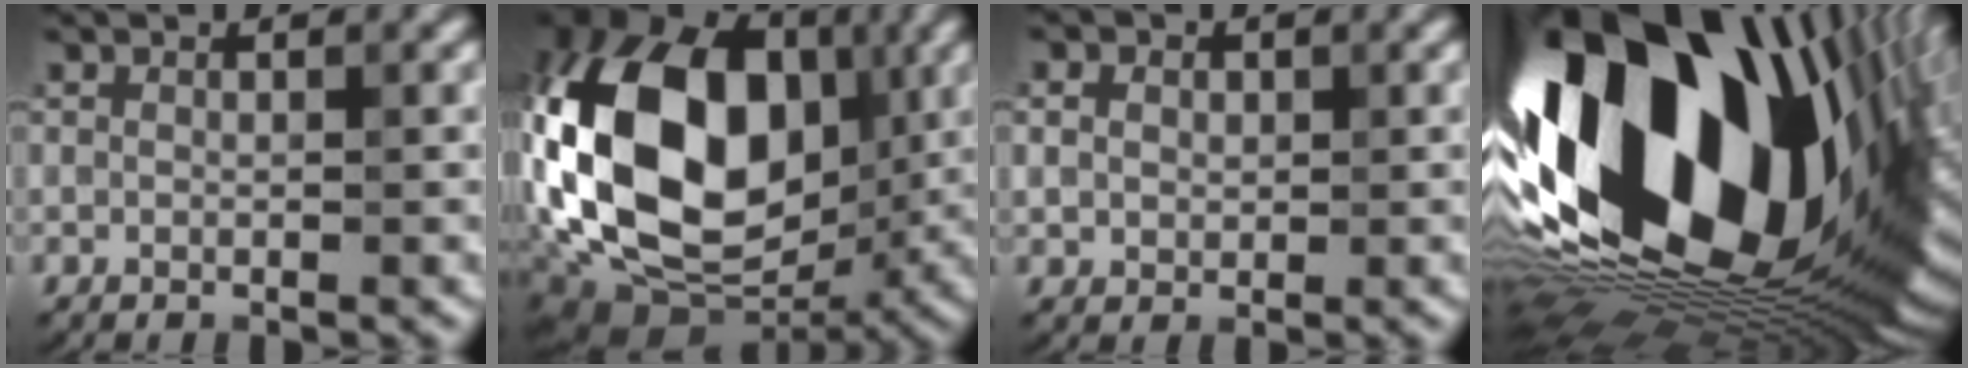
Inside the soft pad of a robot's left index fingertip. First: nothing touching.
{"total": 17.9, "force": [0.2, 12.5, 12.8], "torque": [-0.248, 0.005, -0.017]}
{"total": 2.3, "force": [0.8, 1.9, 1.1], "torque": [-0.022, 0.011, 0.010]}
{"total": 22.6, "force": [3.6, 12.5, 18.5], "torque": [-0.317, -0.051, 0.055]}